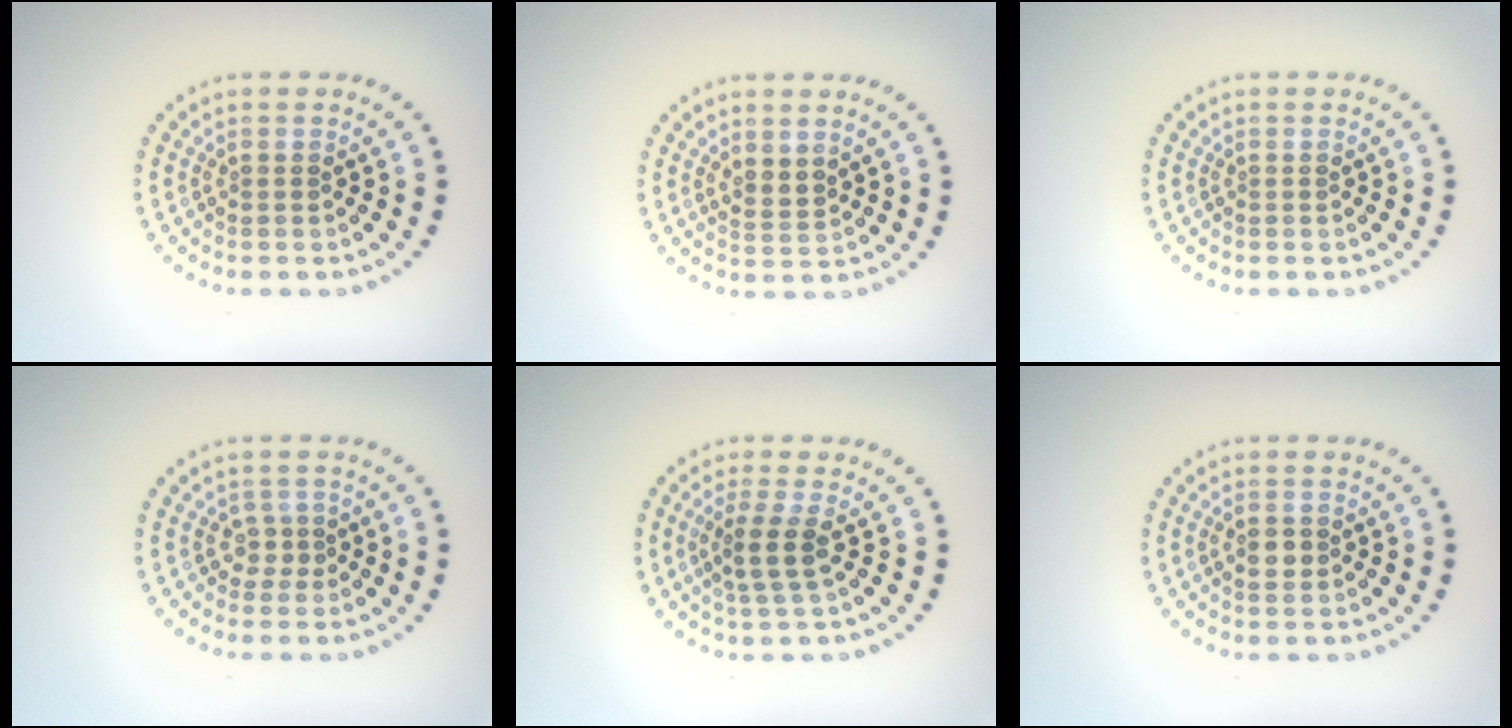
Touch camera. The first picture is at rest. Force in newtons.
{"total": 1.7, "press": 1.3, "slide": 1.1}
{"total": 0.0}
{"total": 1.4, "press": 1.0, "slide": 1.0}
{"total": 2.8, "press": 2.2, "slide": 1.6}
{"total": 1.5, "press": 1.5, "slide": 0.3}